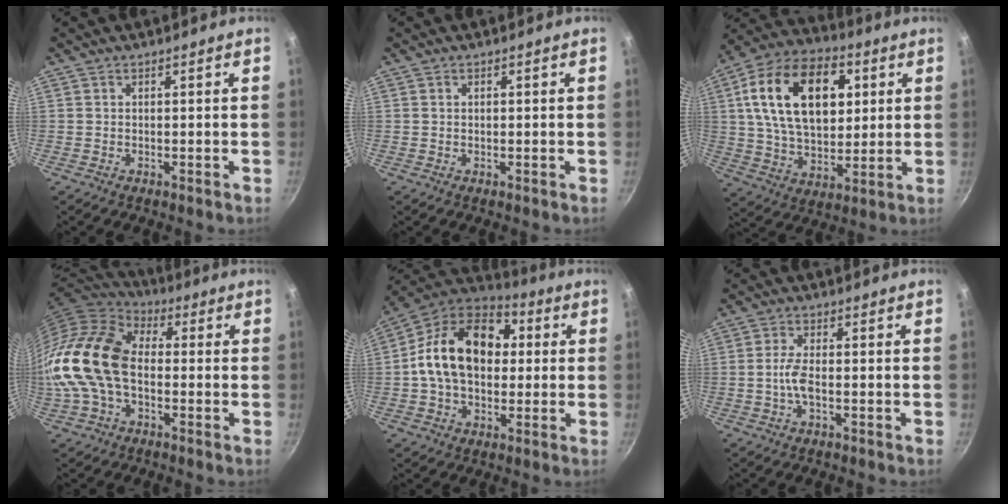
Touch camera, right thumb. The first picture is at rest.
{"total": 0.8, "force": [0.2, 0.5, 0.5], "torque": [-0.011, 0.001, 0.005]}
{"total": 23.0, "force": [6.1, 14.3, 17.0], "torque": [-0.268, 0.002, 0.099]}
{"total": 19.9, "force": [-1.6, 12.9, 15.1], "torque": [-0.298, 0.035, -0.043]}
{"total": 20.1, "force": [1.7, 14.0, 14.2], "torque": [-0.216, 0.037, 0.011]}
{"total": 4.2, "force": [-0.8, 1.6, 3.8], "torque": [-0.083, 0.007, -0.020]}